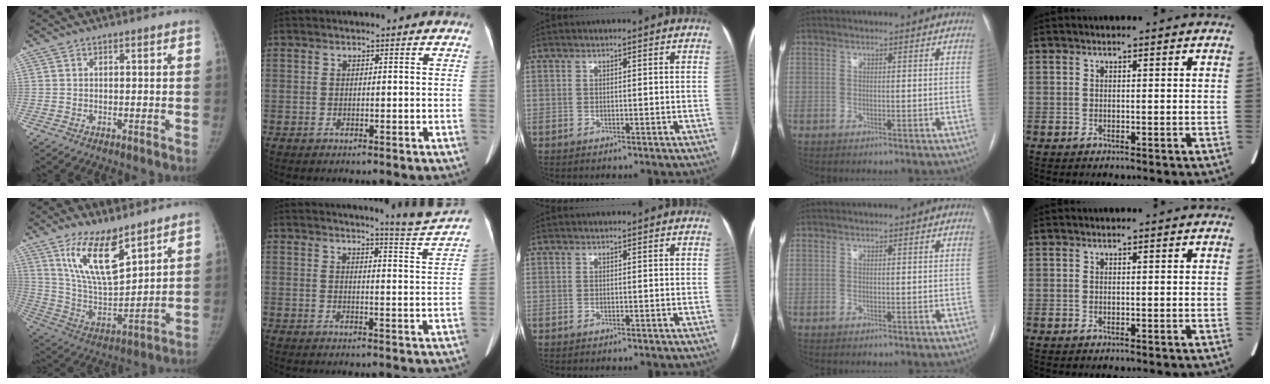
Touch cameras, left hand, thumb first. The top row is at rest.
{"thumb": {"total": 14.5, "force": [9.1, 5.2, 10.0], "torque": [-0.155, -0.060, 0.185]}, "index": {"total": 6.4, "force": [6.2, -1.7, 0.5], "torque": [-0.025, -0.063, 0.071]}}